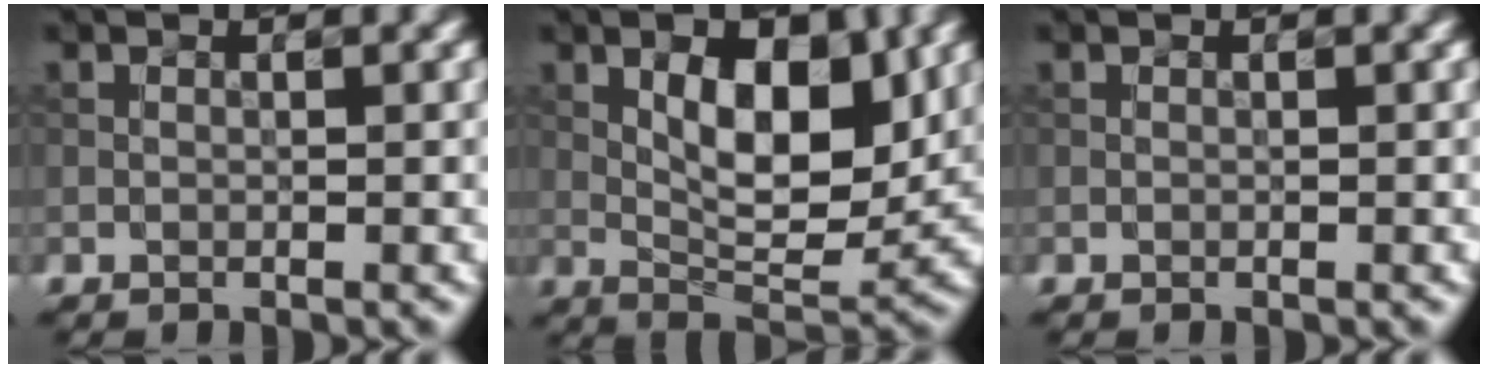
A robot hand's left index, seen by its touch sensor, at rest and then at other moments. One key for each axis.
{"total": 7.4, "fx": 1.9, "fy": 3.0, "fz": 6.5, "tx": -0.094, "ty": -0.003, "tz": 0.032}
{"total": 0.0}